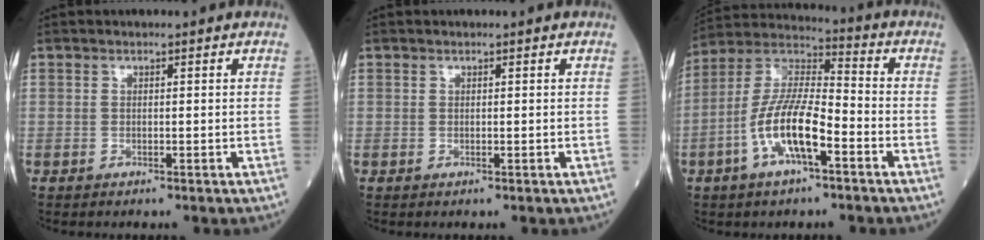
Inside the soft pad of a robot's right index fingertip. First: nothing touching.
{"total": 0.0}
{"total": 12.5, "force": [-4.6, 3.3, 11.1], "torque": [-0.229, 0.008, -0.089]}